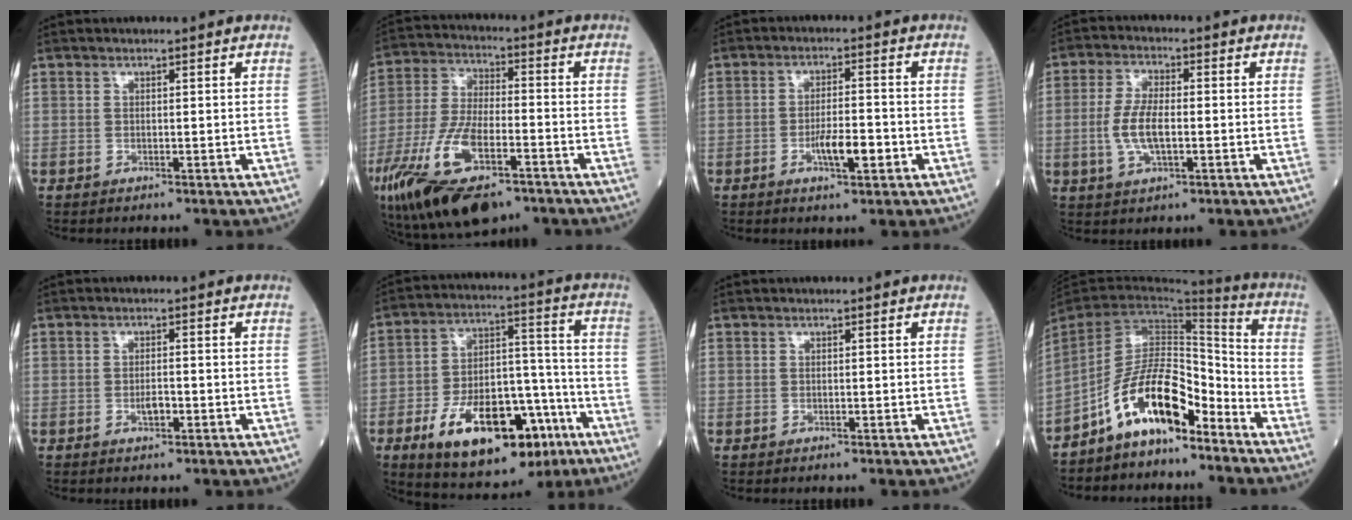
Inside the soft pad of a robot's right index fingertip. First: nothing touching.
{"total": 18.6, "force": [-10.2, 6.5, 14.2], "torque": [-0.313, -0.031, -0.182]}
{"total": 5.5, "force": [-1.9, 1.2, 5.0], "torque": [-0.087, -0.001, -0.030]}
{"total": 6.9, "force": [-1.0, 2.6, 6.3], "torque": [-0.134, 0.003, -0.020]}
{"total": 2.1, "force": [-0.7, 0.7, 1.9], "torque": [-0.034, 0.001, -0.010]}
{"total": 19.9, "force": [-10.0, 9.1, 14.7], "torque": [-0.242, 0.018, -0.151]}
{"total": 0.0}
{"total": 11.8, "force": [-7.8, 4.3, 7.7], "torque": [-0.148, 0.025, -0.147]}